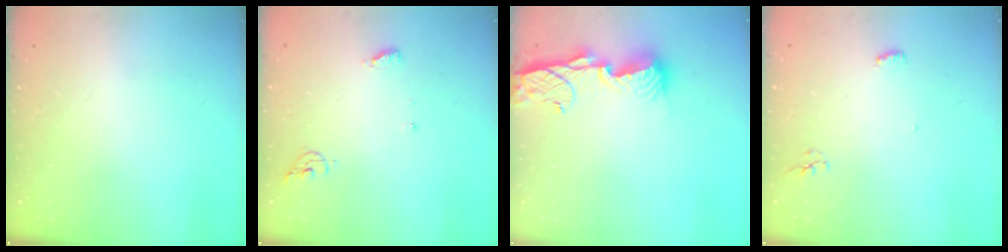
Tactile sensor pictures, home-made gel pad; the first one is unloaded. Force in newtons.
{"total": 5.5, "press": 5.5, "slide": 0.5}
{"total": 10.6, "press": 10.5, "slide": 1.1}
{"total": 3.8, "press": 3.7, "slide": 0.9}